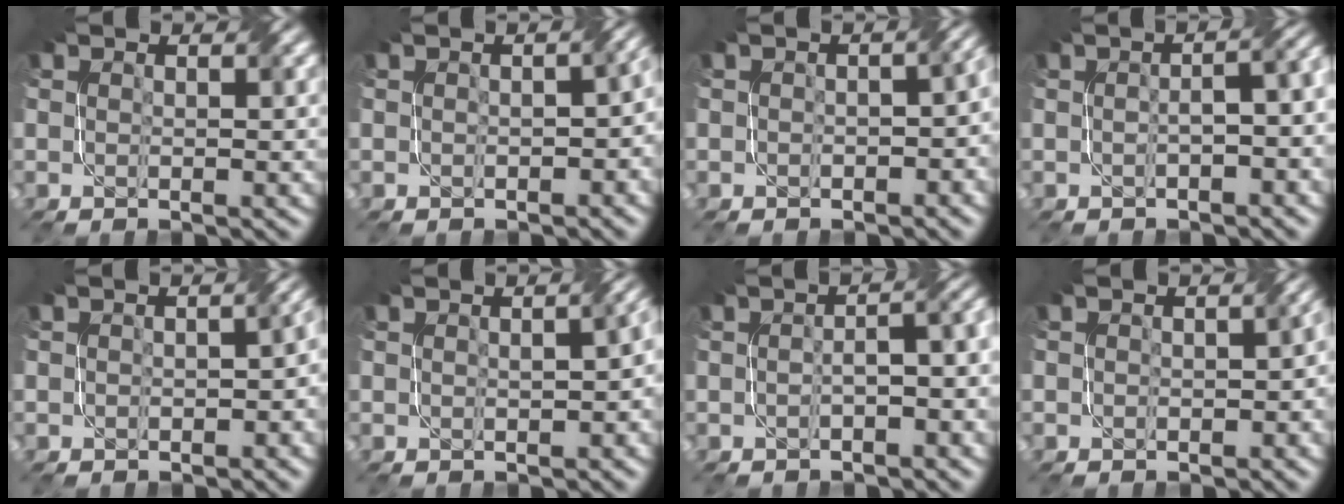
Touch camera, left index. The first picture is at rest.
{"total": 3.9, "force": [-0.3, 2.2, 3.3], "torque": [-0.022, -0.001, 0.006]}
{"total": 4.5, "force": [-0.5, 2.6, 3.6], "torque": [-0.016, -0.001, -0.001]}
{"total": 5.4, "force": [-0.4, 2.3, 4.9], "torque": [-0.043, 0.016, -0.010]}
{"total": 4.0, "force": [-0.6, 2.4, 3.1], "torque": [-0.016, -0.002, -0.001]}
{"total": 3.6, "force": [0.0, 1.5, 3.3], "torque": [-0.030, 0.003, 0.012]}
{"total": 4.5, "force": [-0.9, 1.6, 4.1], "torque": [-0.045, 0.010, -0.011]}
{"total": 3.2, "force": [-0.2, 2.1, 2.4], "torque": [-0.012, -0.002, 0.000]}